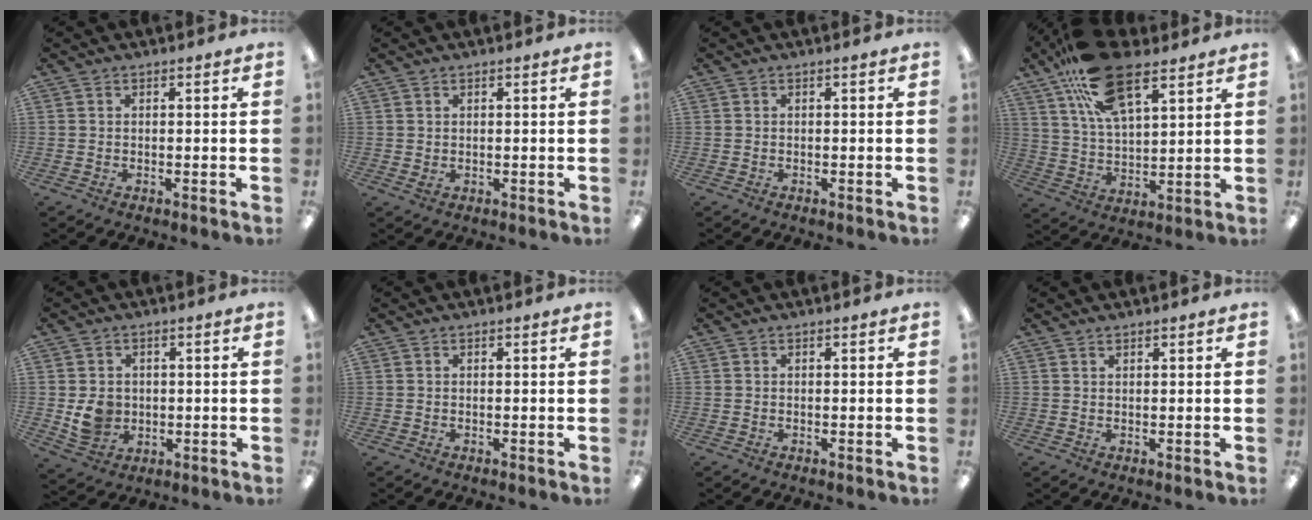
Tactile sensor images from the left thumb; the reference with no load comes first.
{"total": 1.2, "force": [0.5, 0.9, 0.6], "torque": [-0.003, -0.002, 0.008]}
{"total": 0.0}
{"total": 19.6, "force": [11.9, 9.0, 12.8], "torque": [-0.230, -0.039, 0.212]}
{"total": 6.2, "force": [0.3, 5.6, 2.7], "torque": [-0.039, 0.003, 0.009]}
{"total": 0.0}
{"total": 0.0}
{"total": 0.9, "force": [0.8, 0.3, 0.3], "torque": [-0.006, 0.001, 0.014]}